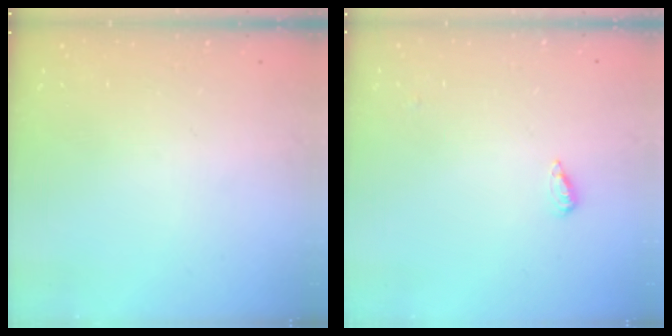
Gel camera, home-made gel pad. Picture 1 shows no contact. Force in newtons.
{"total": 2.2, "press": 2.2, "slide": 0.5}